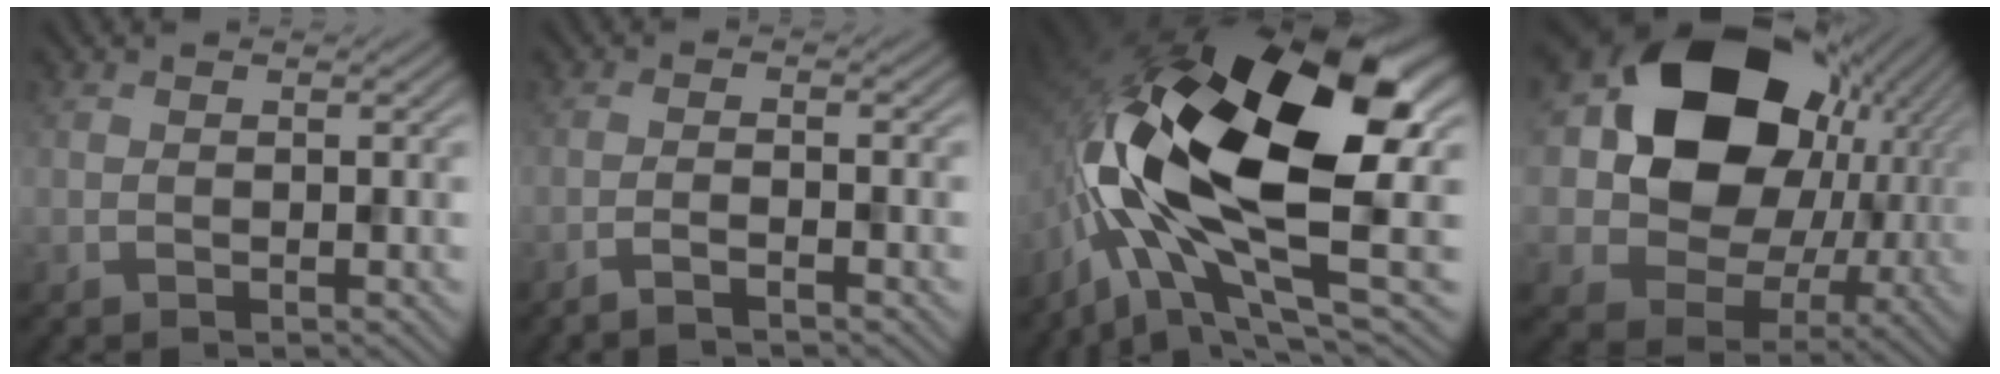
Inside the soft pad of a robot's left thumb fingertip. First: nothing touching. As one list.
[{"total": 2.2, "force": [-1.6, 0.1, 1.5], "torque": [-0.019, 0.006, -0.043]}, {"total": 20.4, "force": [-1.1, 9.8, 17.8], "torque": [-0.355, -0.035, -0.010]}, {"total": 17.7, "force": [4.3, 13.9, 10.0], "torque": [-0.187, 0.000, 0.080]}]